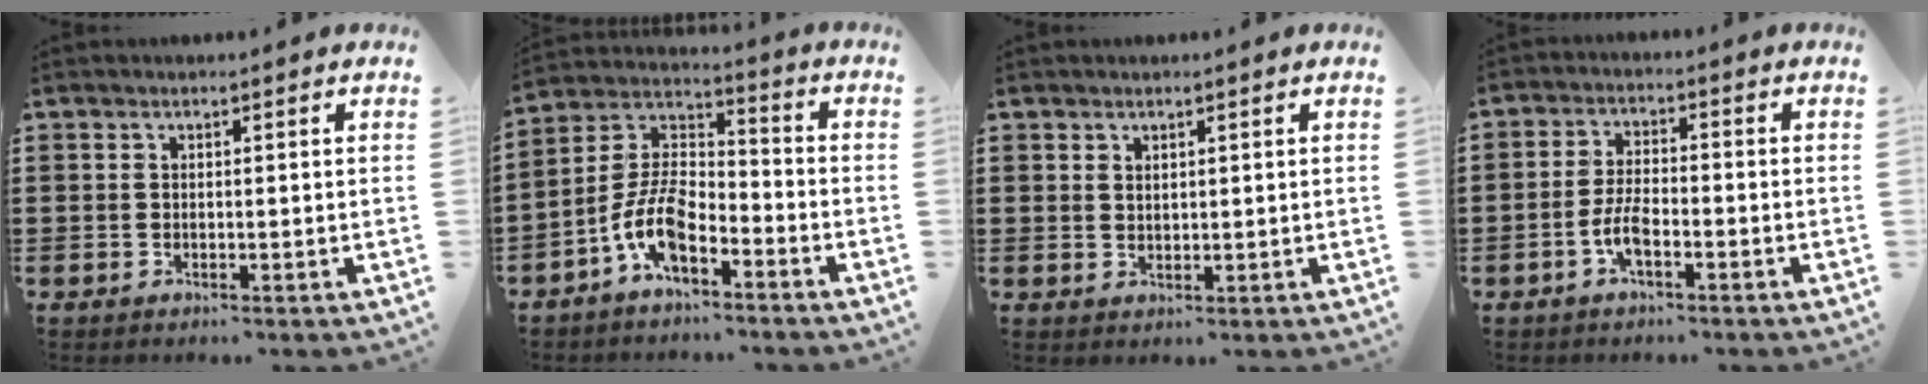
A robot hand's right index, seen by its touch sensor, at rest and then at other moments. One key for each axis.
{"total": 9.1, "fx": -5.1, "fy": 3.9, "fz": 6.5, "tx": -0.160, "ty": -0.007, "tz": -0.103}
{"total": 1.2, "fx": 1.1, "fy": 0.6, "fz": 0.2, "tx": -0.006, "ty": 0.002, "tz": 0.021}
{"total": 4.6, "fx": -2.3, "fy": 1.5, "fz": 3.7, "tx": -0.093, "ty": -0.005, "tz": -0.049}